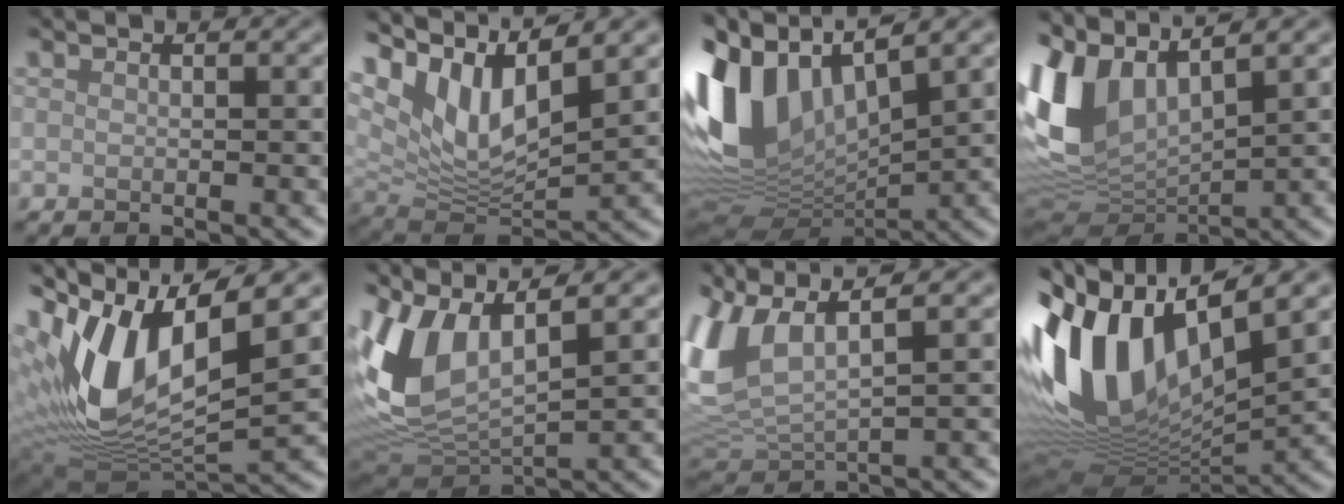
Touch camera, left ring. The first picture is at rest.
{"total": 9.2, "force": [5.5, 3.6, 6.5], "torque": [-0.146, -0.003, 0.106]}
{"total": 12.7, "force": [3.2, 7.0, 10.1], "torque": [-0.242, 0.006, 0.054]}
{"total": 10.6, "force": [4.3, 5.6, 7.9], "torque": [-0.201, 0.004, 0.080]}
{"total": 12.7, "force": [3.6, 6.0, 10.6], "torque": [-0.225, -0.008, 0.070]}
{"total": 9.0, "force": [2.8, 4.1, 7.4], "torque": [-0.184, 0.004, 0.054]}
{"total": 9.0, "force": [3.7, 3.6, 7.4], "torque": [-0.194, 0.010, 0.074]}
{"total": 15.7, "force": [2.9, 8.2, 13.0], "torque": [-0.300, 0.004, 0.053]}